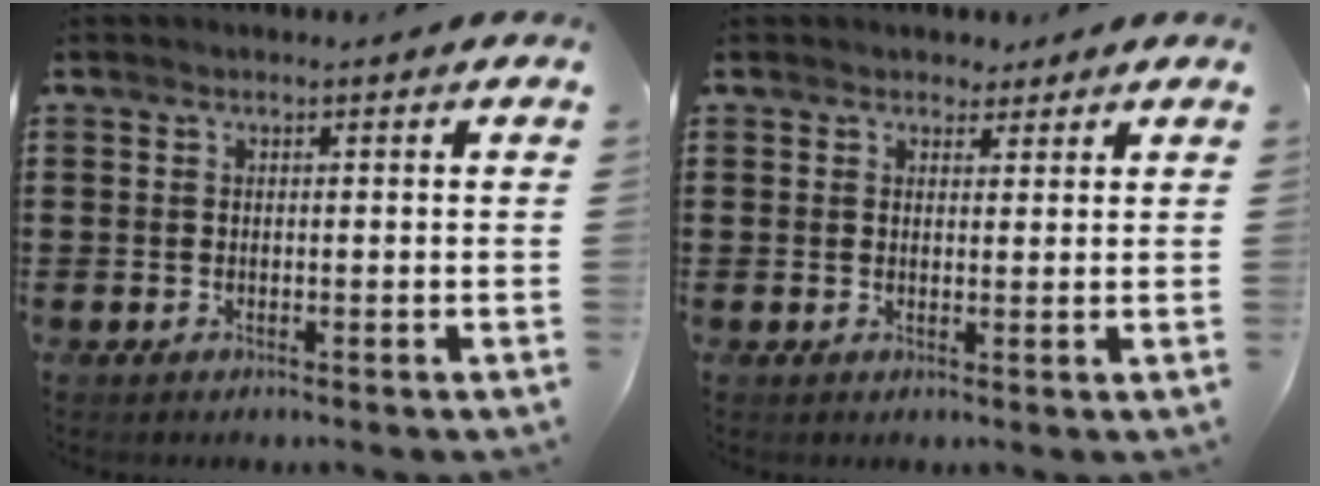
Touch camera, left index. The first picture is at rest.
{"total": 2.0, "force": [1.6, 1.3, 0.0], "torque": [0.001, 0.005, 0.029]}